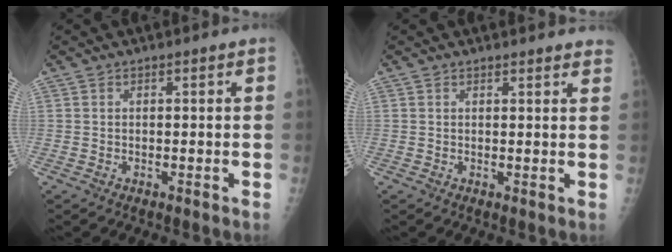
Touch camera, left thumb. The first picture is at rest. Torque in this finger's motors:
{"motor_torque": [-0.41, -0.30, 0.07, 0.03, 0.00]}